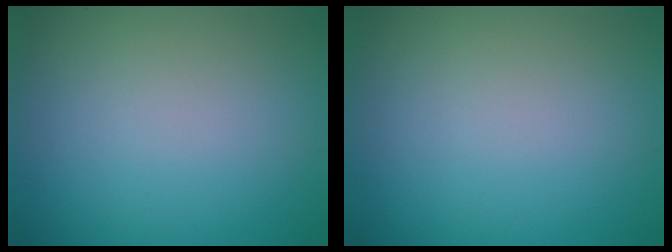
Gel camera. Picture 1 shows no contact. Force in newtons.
{"total": 0.0}